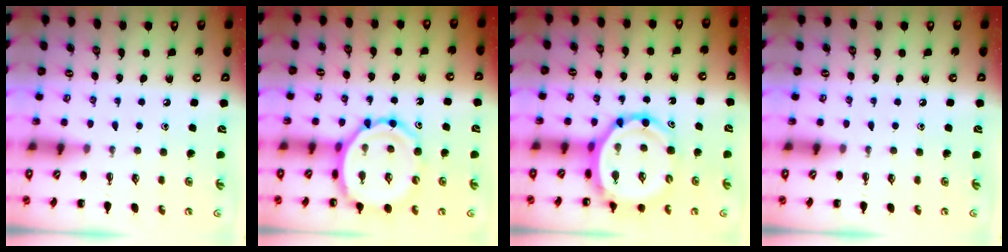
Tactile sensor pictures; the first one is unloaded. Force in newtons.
{"total": 12.1, "press": 11.7, "slide": 3.0}
{"total": 12.2, "press": 11.6, "slide": 3.7}
{"total": 0.0}